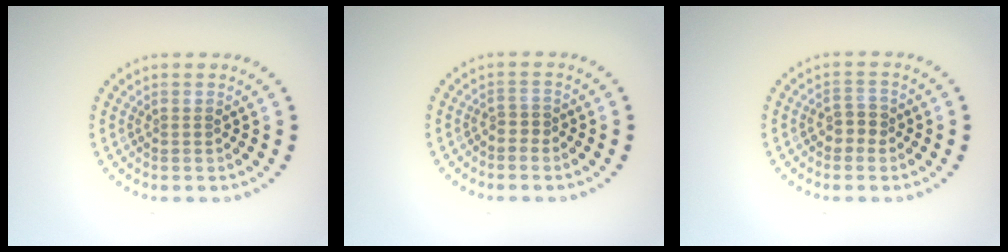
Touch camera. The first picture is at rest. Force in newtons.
{"total": 1.0, "press": 0.6, "slide": 0.8}
{"total": 1.8, "press": 1.6, "slide": 0.7}